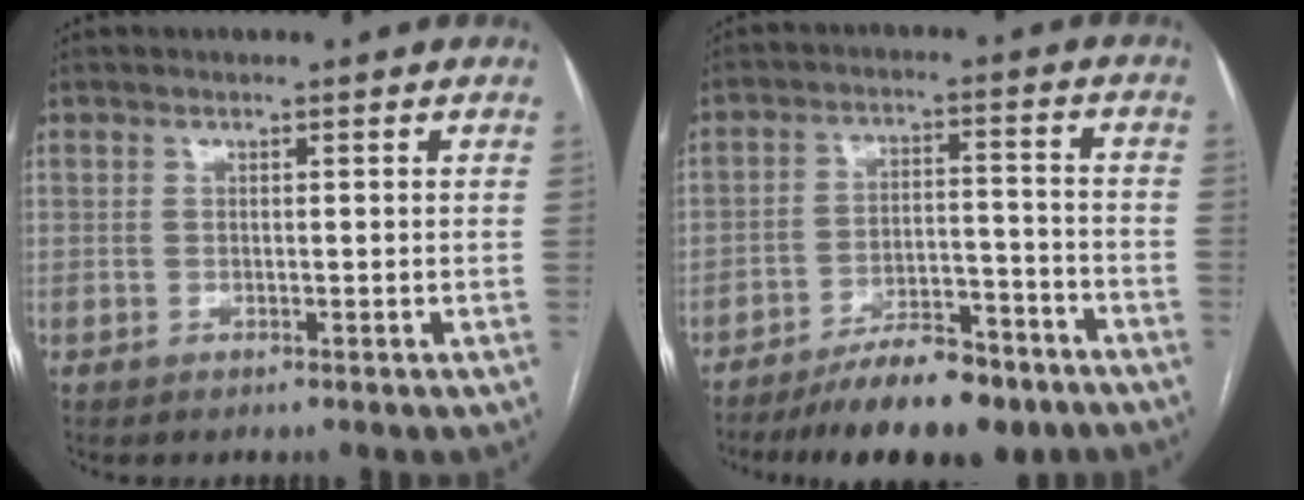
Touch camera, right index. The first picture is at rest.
{"total": 12.9, "force": [-10.1, 4.0, 6.9], "torque": [-0.097, 0.018, -0.161]}